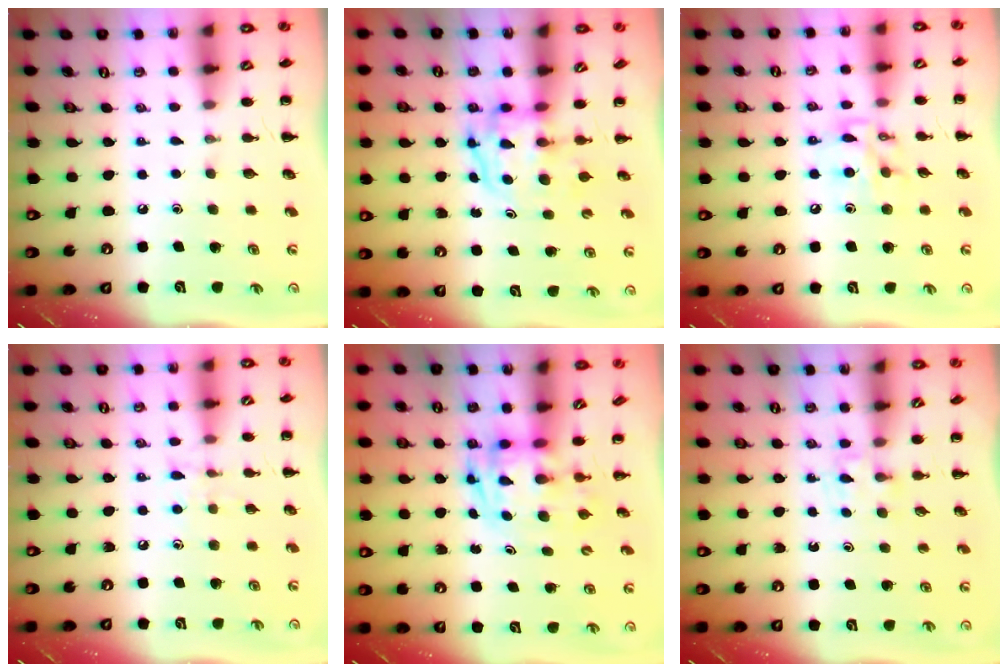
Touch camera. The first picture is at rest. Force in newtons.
{"total": 3.9, "press": 3.9, "slide": 0.6}
{"total": 10.0, "press": 9.9, "slide": 1.1}
{"total": 6.8, "press": 6.5, "slide": 1.8}
{"total": 2.7, "press": 2.7, "slide": 0.5}
{"total": 3.7, "press": 3.5, "slide": 1.1}